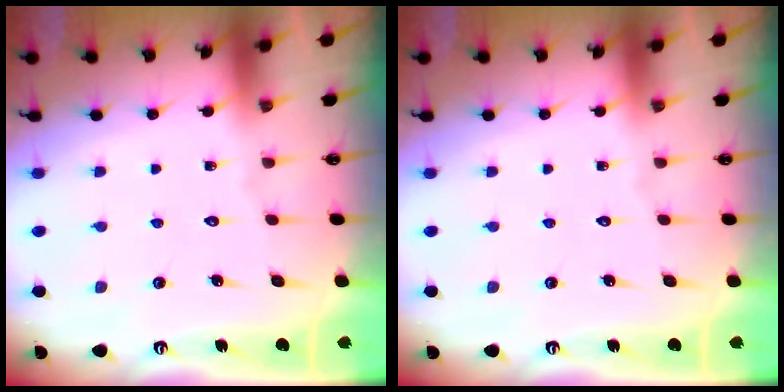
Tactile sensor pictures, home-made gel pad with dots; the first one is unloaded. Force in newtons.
{"total": 0.0}